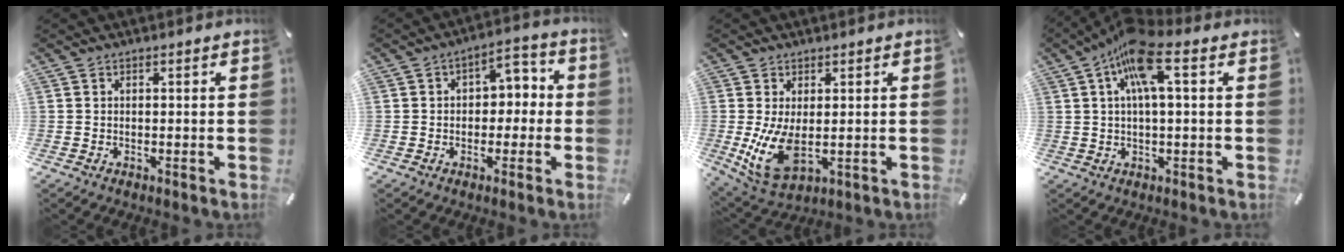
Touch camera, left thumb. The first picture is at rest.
{"total": 5.2, "force": [-0.7, 4.3, 2.9], "torque": [-0.028, 0.002, -0.023]}
{"total": 11.1, "force": [0.1, 5.9, 9.3], "torque": [-0.193, -0.028, 0.010]}
{"total": 11.2, "force": [3.8, 3.6, 9.9], "torque": [-0.181, 0.007, 0.069]}